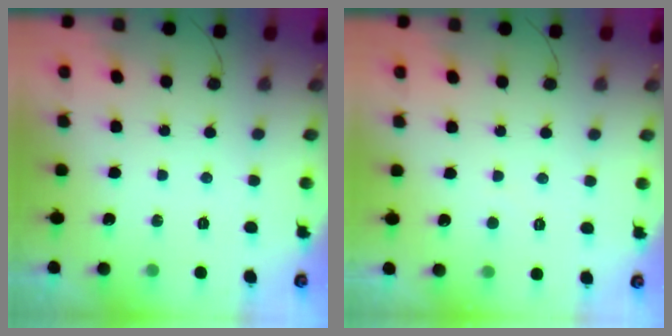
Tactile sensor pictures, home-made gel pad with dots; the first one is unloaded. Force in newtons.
{"total": 2.9, "press": 2.9, "slide": 0.3}